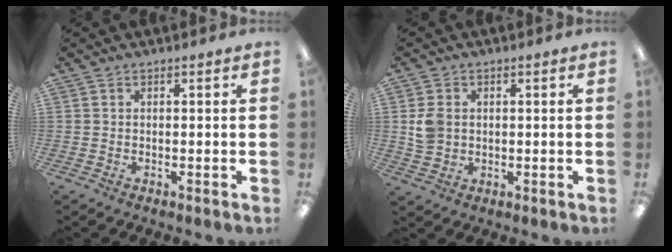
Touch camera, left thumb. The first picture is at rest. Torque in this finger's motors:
{"motor_torque": [-0.03, 0.18, 0.15, -0.22, 0.03]}